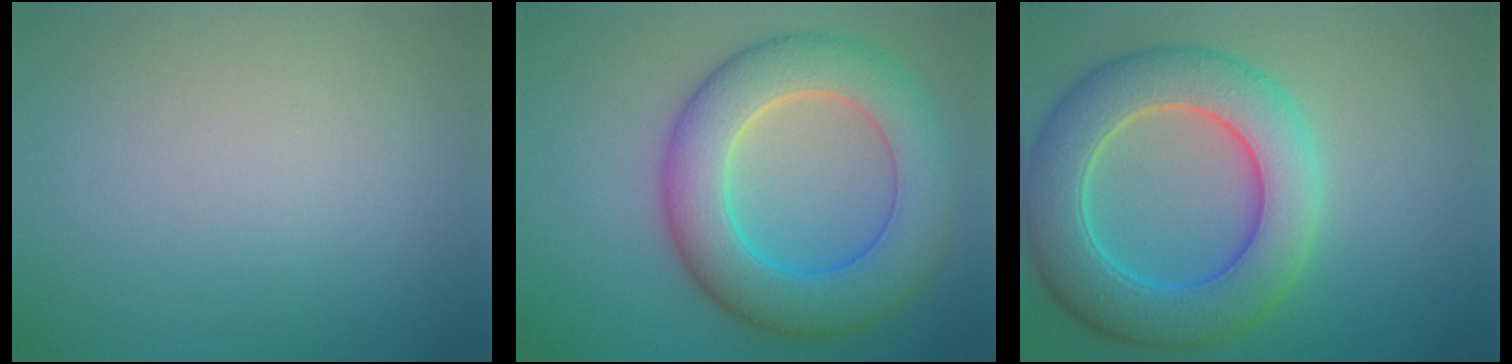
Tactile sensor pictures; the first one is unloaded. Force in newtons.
{"total": 8.9, "press": 8.9, "slide": 0.2}
{"total": 9.0, "press": 9.0, "slide": 0.3}